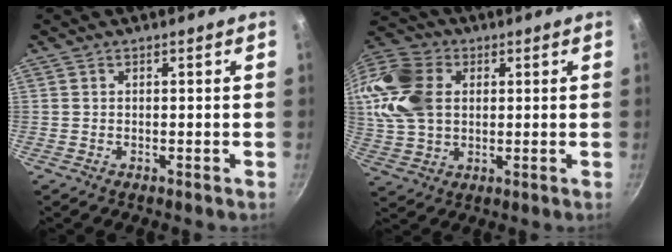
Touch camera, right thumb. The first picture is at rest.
{"total": 20.1, "force": [4.0, 14.8, 12.9], "torque": [-0.275, 0.019, 0.071]}